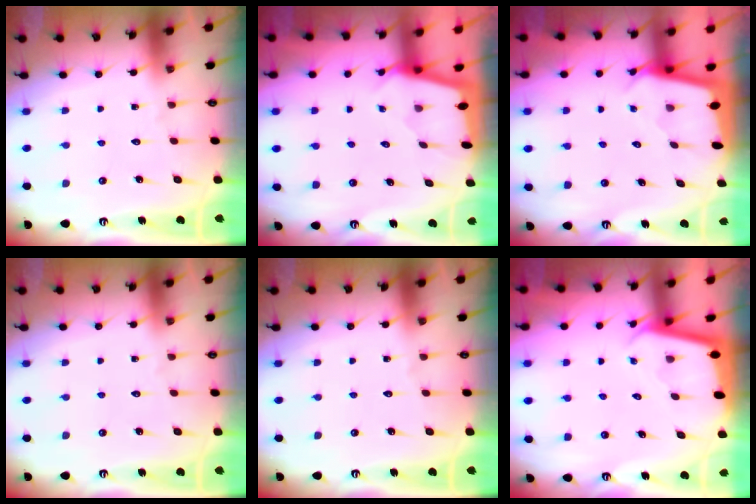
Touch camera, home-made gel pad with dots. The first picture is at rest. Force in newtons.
{"total": 1.8, "press": 1.8, "slide": 0.1}
{"total": 2.3, "press": 2.3, "slide": 0.1}
{"total": 0.0}
{"total": 0.0}
{"total": 1.8, "press": 1.7, "slide": 0.2}